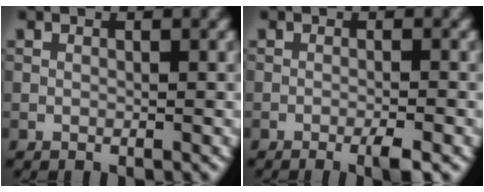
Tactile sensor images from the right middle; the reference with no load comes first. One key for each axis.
{"total": 2.2, "fx": -1.2, "fy": 0.3, "fz": 1.8, "tx": -0.027, "ty": -0.003, "tz": -0.022}